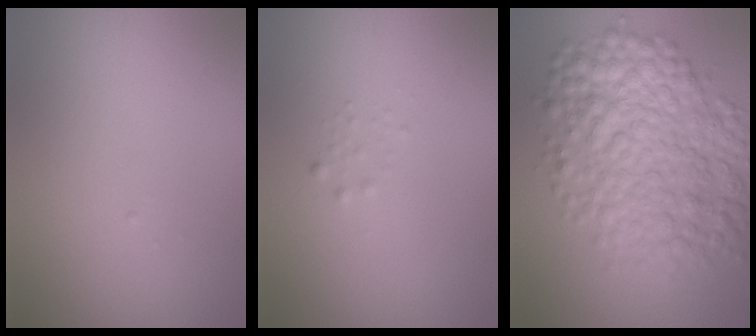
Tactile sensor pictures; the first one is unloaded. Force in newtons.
{"total": 0.6, "press": 0.6, "slide": 0.0}
{"total": 8.8, "press": 8.8, "slide": 0.1}